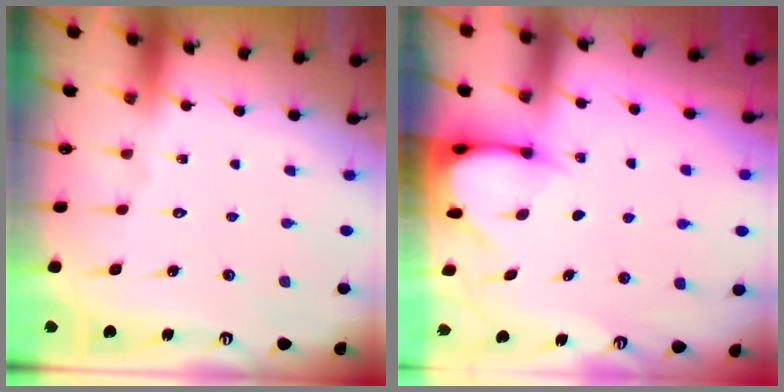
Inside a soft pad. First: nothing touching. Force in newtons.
{"total": 3.6, "press": 3.6, "slide": 0.3}